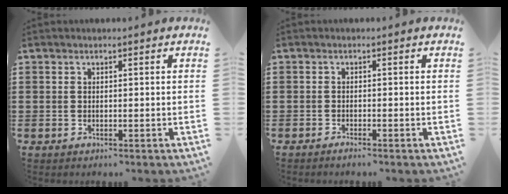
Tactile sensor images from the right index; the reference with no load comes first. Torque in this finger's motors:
{"motor_torque": [-0.09, 0.16, 0.07, 0.00]}